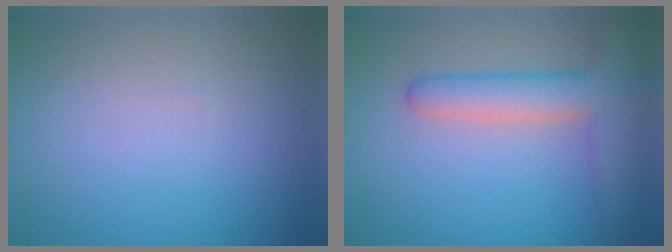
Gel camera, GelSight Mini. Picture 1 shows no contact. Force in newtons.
{"total": 5.2, "press": 5.2, "slide": 0.5}